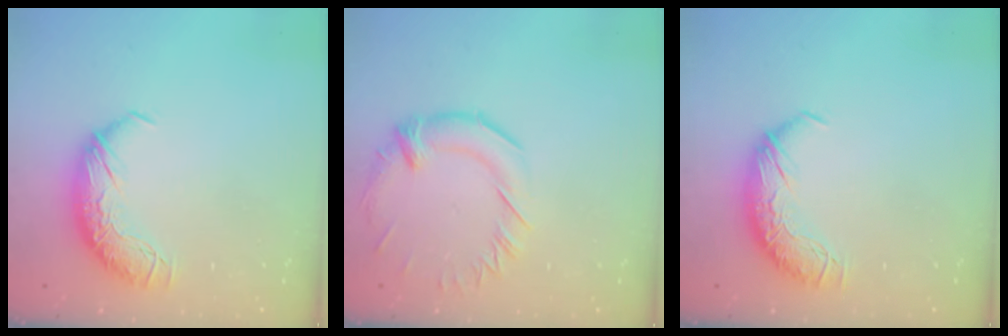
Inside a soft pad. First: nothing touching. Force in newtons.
{"total": 1.2, "press": 0.6, "slide": 1.1}
{"total": 0.0}